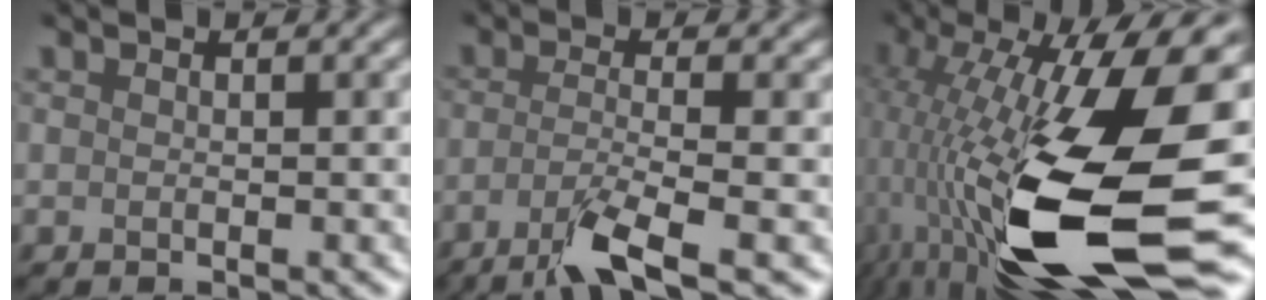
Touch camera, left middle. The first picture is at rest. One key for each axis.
{"total": 4.1, "fx": -3.4, "fy": -0.5, "fz": 2.3, "tx": -0.064, "ty": -0.007, "tz": -0.056}
{"total": 16.7, "fx": -3.4, "fy": 6.6, "fz": 15.0, "tx": -0.319, "ty": -0.021, "tz": -0.049}